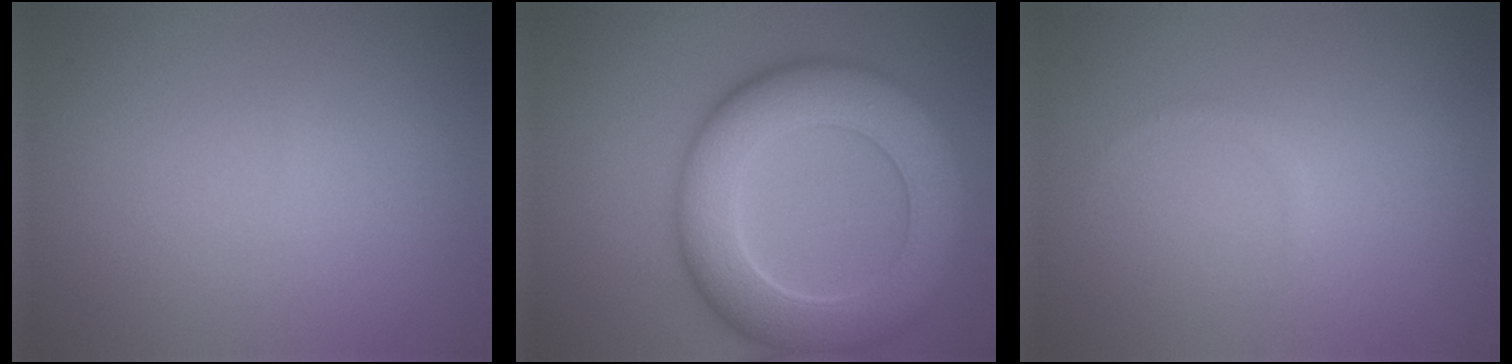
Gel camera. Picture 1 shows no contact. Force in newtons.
{"total": 10.4, "press": 10.4, "slide": 0.6}
{"total": 0.5, "press": 0.5, "slide": 0.0}